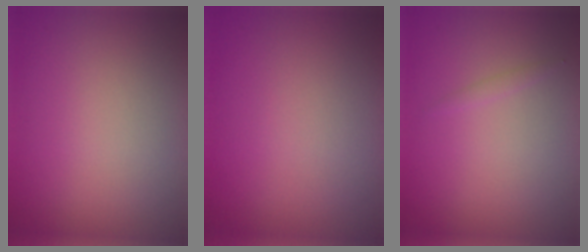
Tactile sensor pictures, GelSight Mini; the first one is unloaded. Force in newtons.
{"total": 0.0}
{"total": 0.5, "press": 0.5, "slide": 0.0}